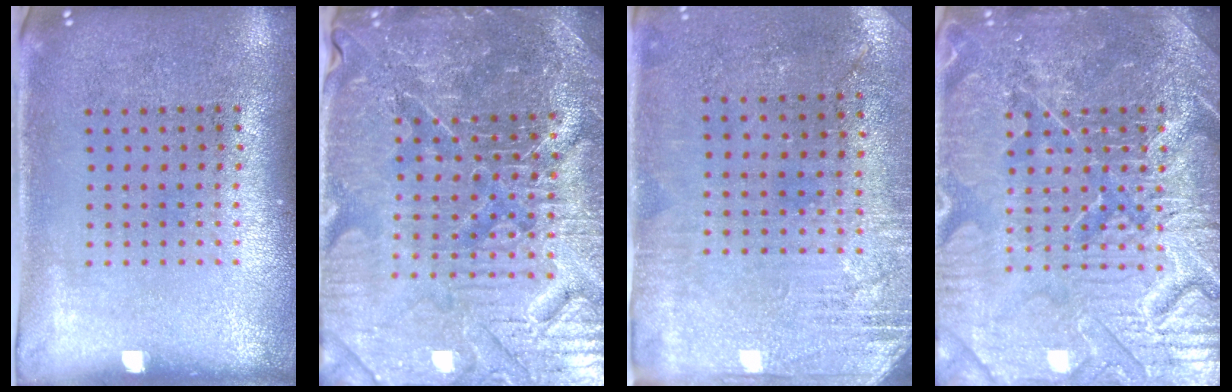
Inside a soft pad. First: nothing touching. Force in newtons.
{"total": 5.8, "press": 5.3, "slide": 2.1}
{"total": 2.8, "press": 2.5, "slide": 1.3}
{"total": 6.0, "press": 5.9, "slide": 0.7}